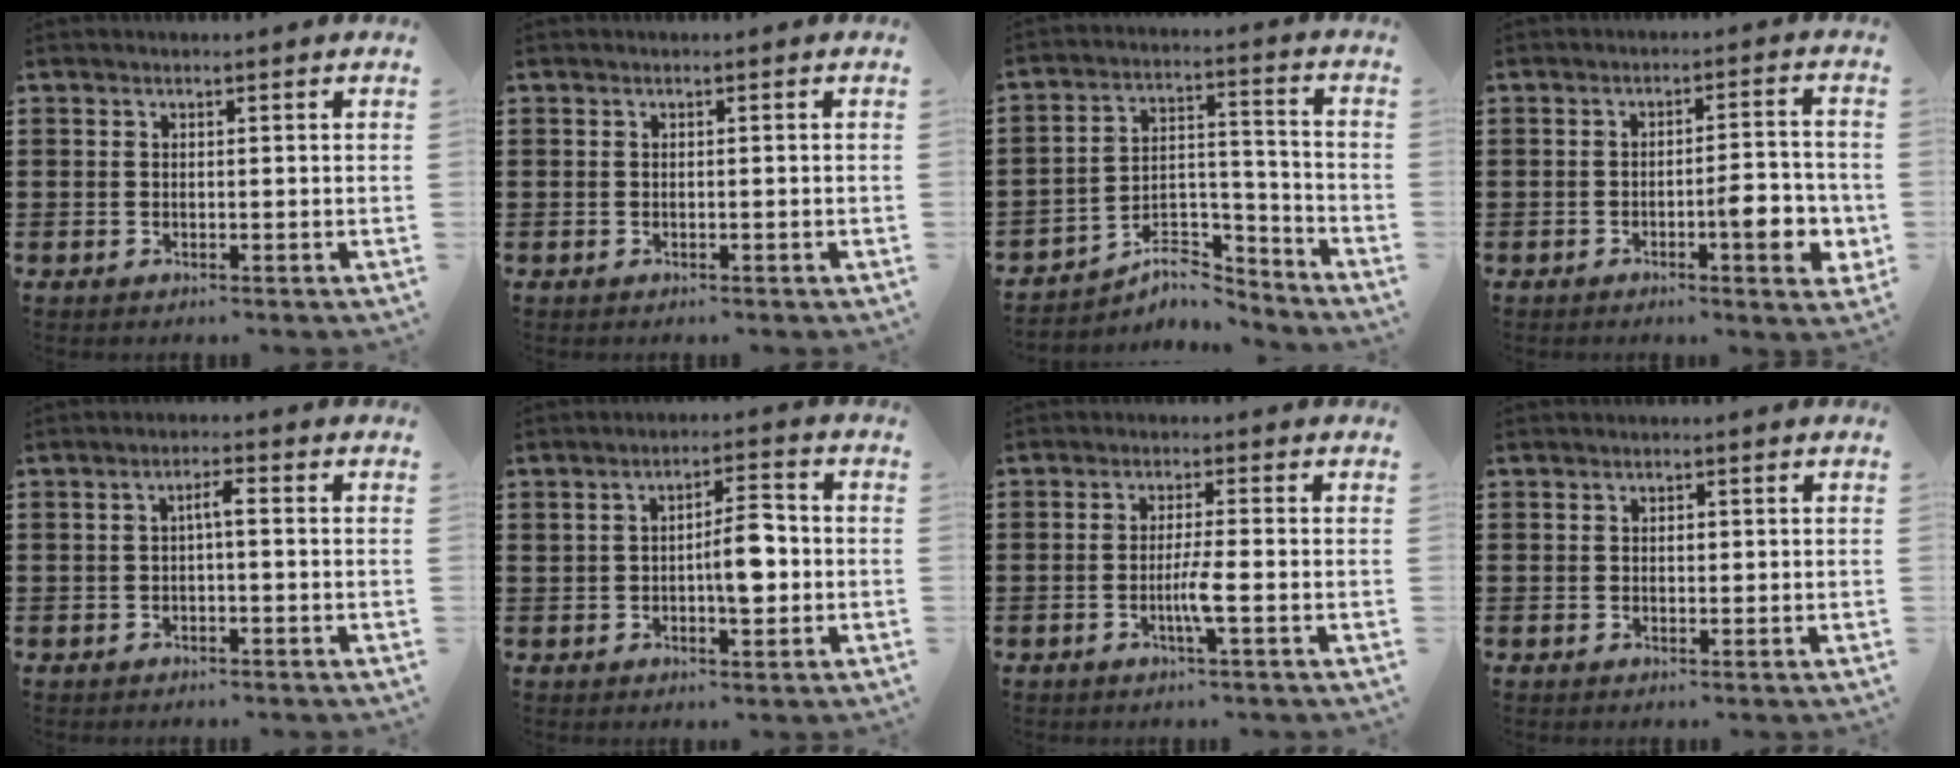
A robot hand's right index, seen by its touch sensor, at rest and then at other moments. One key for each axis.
{"total": 0.0}
{"total": 6.9, "fx": -6.1, "fy": 2.5, "fz": 2.1, "tx": -0.031, "ty": 0.015, "tz": -0.116}
{"total": 6.8, "fx": -2.1, "fy": 1.6, "fz": 6.3, "tx": -0.083, "ty": -0.005, "tz": -0.037}
{"total": 2.2, "fx": -0.3, "fy": 0.4, "fz": 2.1, "tx": -0.042, "ty": 0.005, "tz": -0.008}
{"total": 6.1, "fx": -0.7, "fy": 2.3, "fz": 5.6, "tx": -0.089, "ty": 0.006, "tz": -0.015}
{"total": 3.7, "fx": -1.2, "fy": -0.3, "fz": 3.5, "tx": -0.068, "ty": -0.012, "tz": -0.026}
{"total": 1.0, "fx": 0.1, "fy": 0.5, "fz": 0.8, "tx": -0.017, "ty": 0.002, "tz": 0.002}